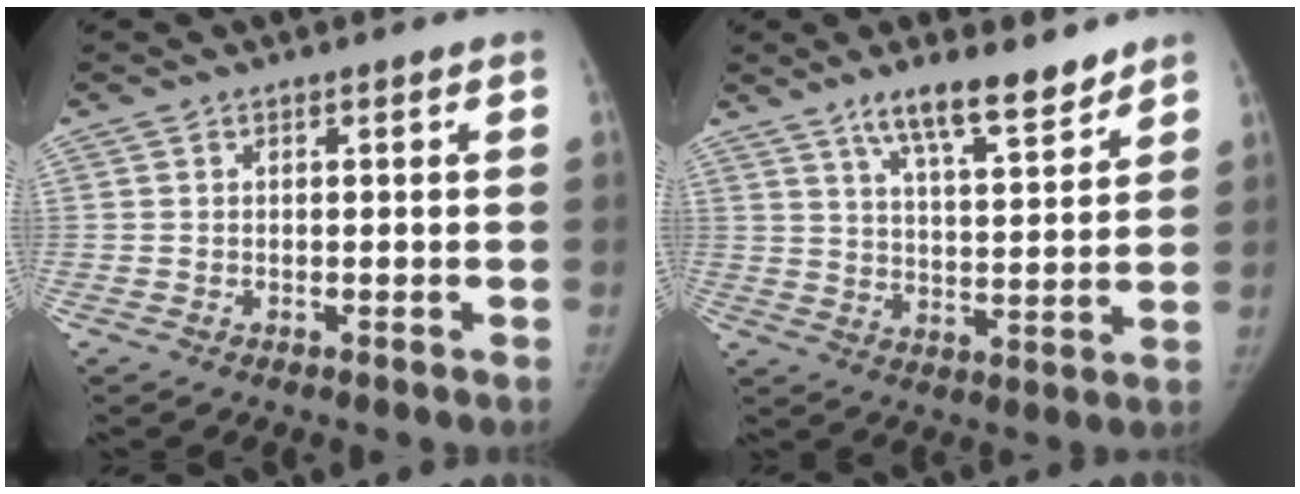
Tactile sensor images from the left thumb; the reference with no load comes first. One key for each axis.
{"total": 11.0, "fx": 8.3, "fy": 2.6, "fz": 6.7, "tx": -0.091, "ty": -0.054, "tz": 0.142}